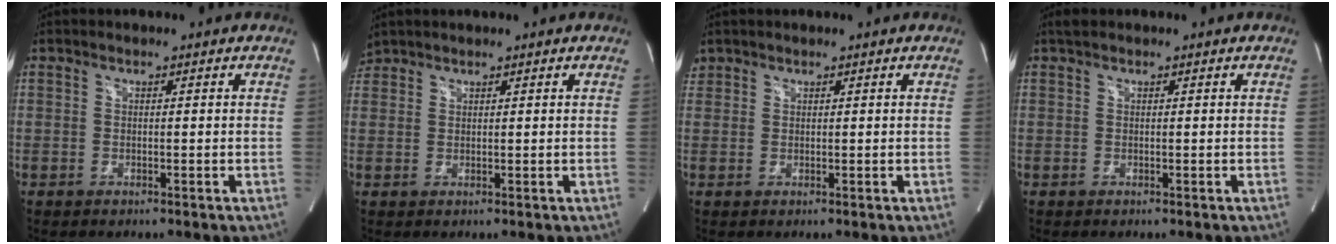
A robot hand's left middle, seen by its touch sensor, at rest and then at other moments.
{"total": 2.1, "force": [2.0, 0.5, 0.0], "torque": [-0.007, 0.019, 0.043]}
{"total": 1.4, "force": [1.1, 0.8, 0.0], "torque": [0.001, 0.014, 0.020]}
{"total": 0.8, "force": [0.7, 0.4, 0.3], "torque": [-0.009, 0.011, 0.013]}